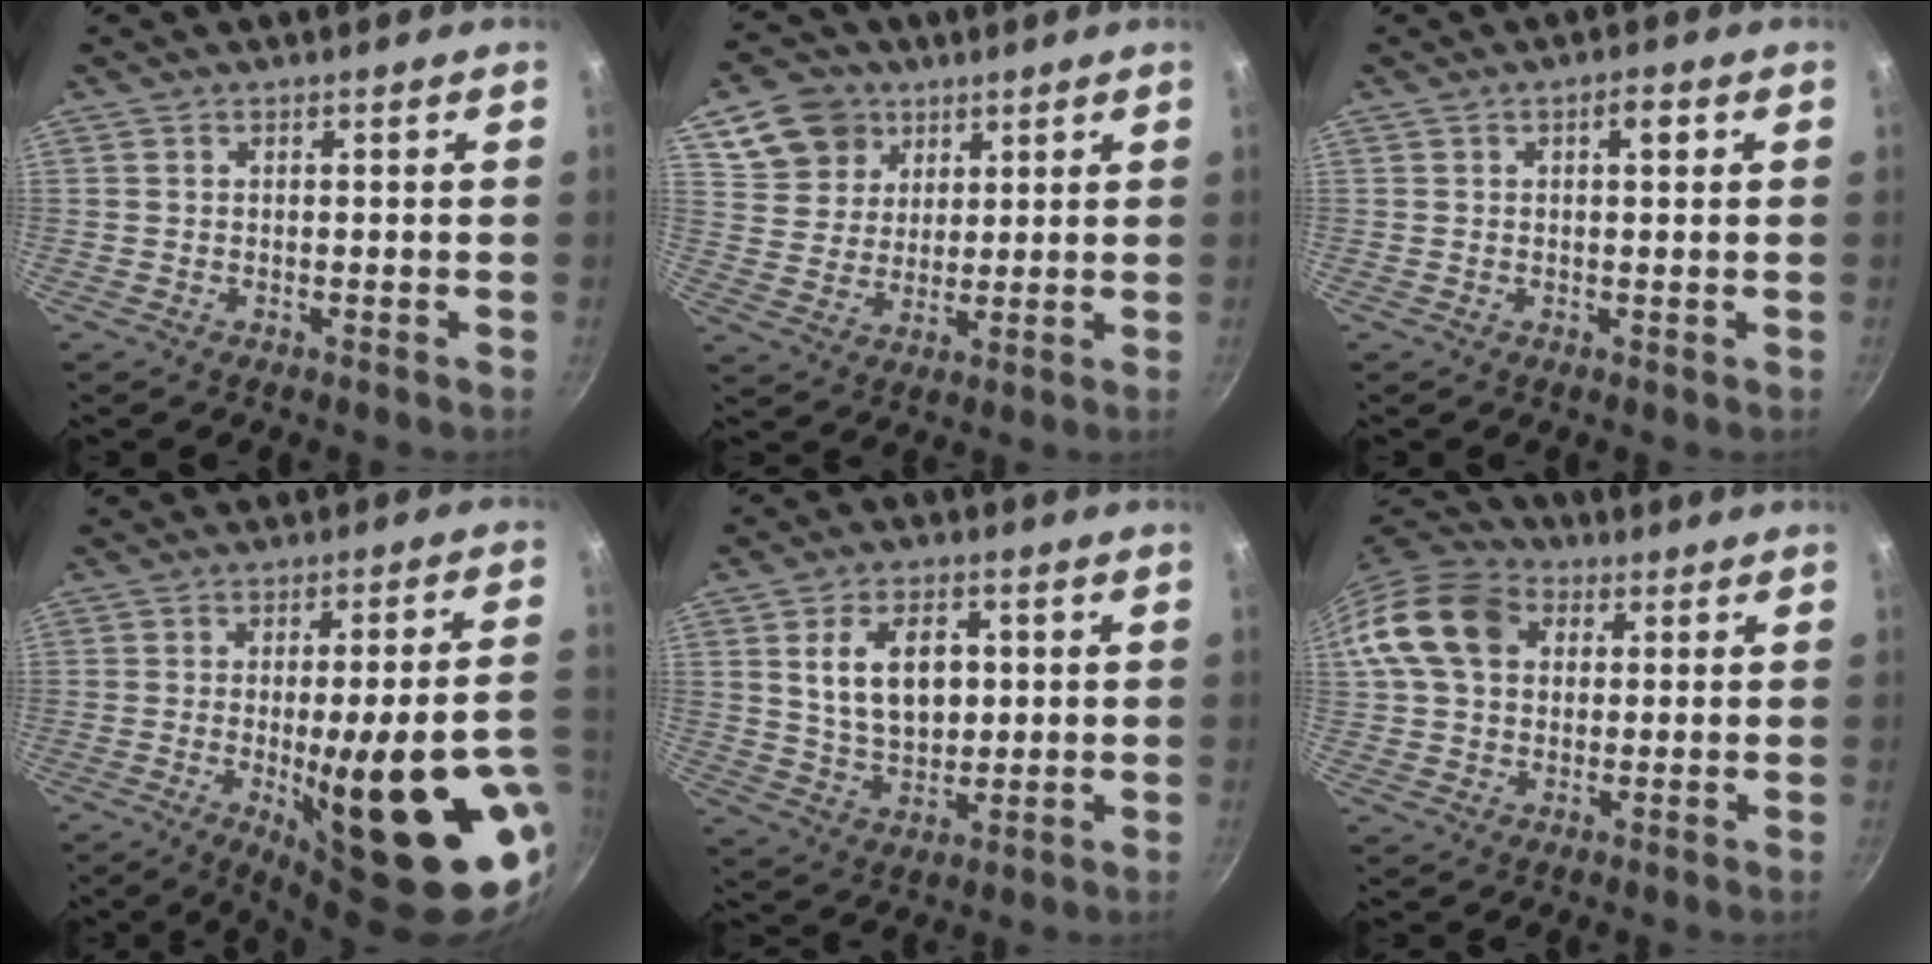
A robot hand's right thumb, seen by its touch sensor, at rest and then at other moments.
{"total": 10.5, "force": [5.5, 8.4, 3.2], "torque": [-0.033, -0.010, 0.101]}
{"total": 3.0, "force": [0.9, 1.2, 2.6], "torque": [-0.032, 0.004, 0.010]}
{"total": 25.4, "force": [-7.6, 6.8, 23.2], "torque": [-0.279, 0.010, -0.087]}
{"total": 11.3, "force": [2.2, 7.4, 8.3], "torque": [-0.118, -0.009, 0.044]}
{"total": 13.6, "force": [3.1, 10.3, 8.4], "torque": [-0.141, 0.023, 0.038]}